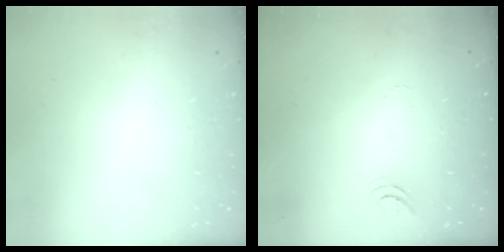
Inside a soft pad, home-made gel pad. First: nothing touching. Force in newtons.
{"total": 3.3, "press": 3.3, "slide": 0.3}